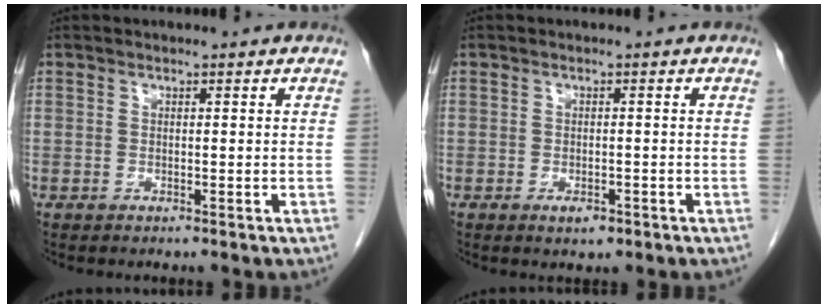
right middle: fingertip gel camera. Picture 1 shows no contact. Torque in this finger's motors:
{"motor_torque": [0.45, -0.24, 0.09, 0.02]}